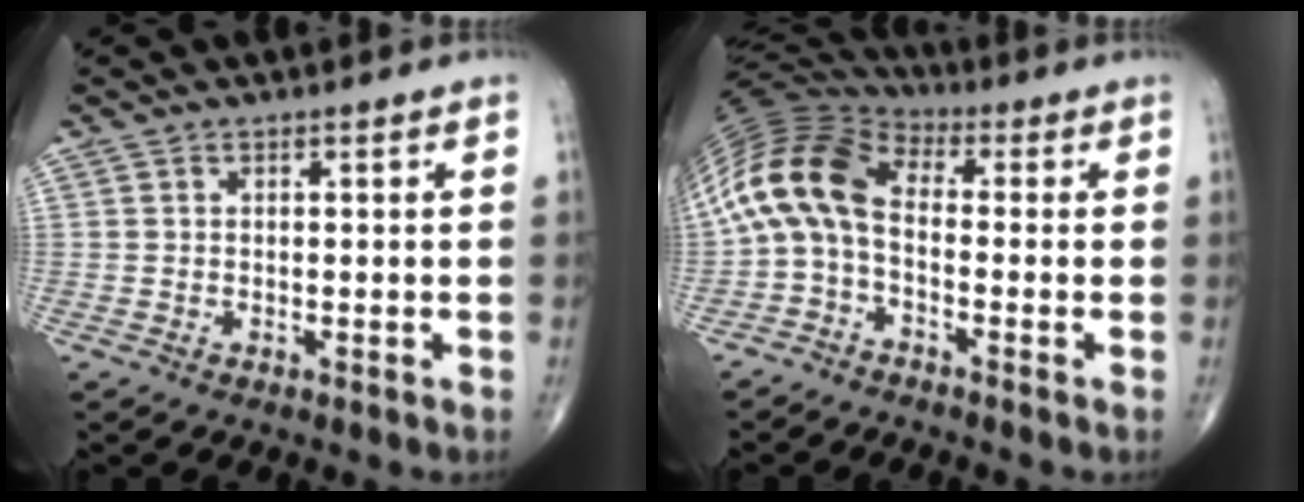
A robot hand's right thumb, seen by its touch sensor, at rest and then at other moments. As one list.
[{"total": 12.5, "force": [-1.2, 7.2, 10.2], "torque": [-0.205, 0.048, -0.043]}]